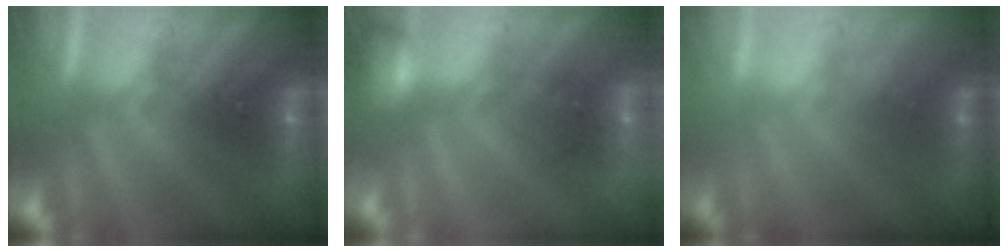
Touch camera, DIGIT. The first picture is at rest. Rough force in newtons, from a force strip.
{"total": 2.6}
{"total": 2.0}